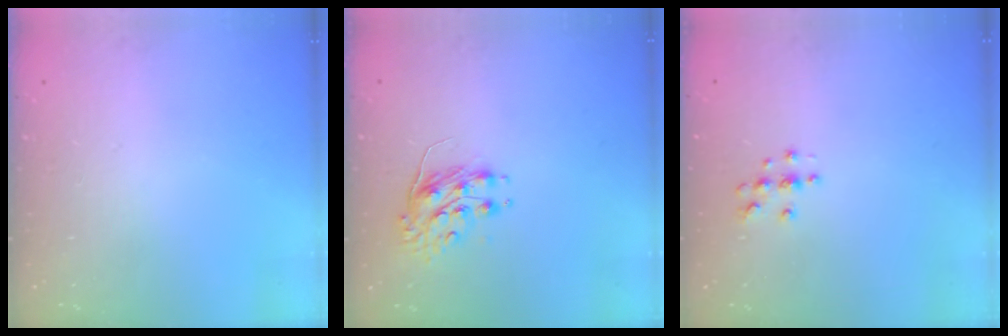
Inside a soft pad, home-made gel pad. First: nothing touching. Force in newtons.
{"total": 8.0, "press": 8.0, "slide": 0.2}
{"total": 4.2, "press": 4.2, "slide": 0.5}